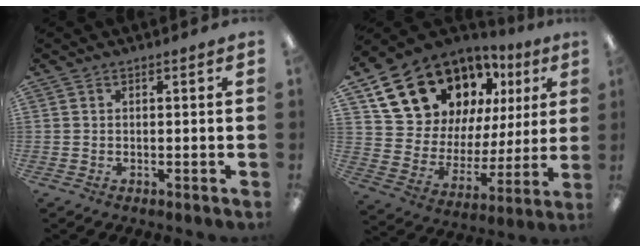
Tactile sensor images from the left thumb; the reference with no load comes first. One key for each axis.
{"total": 18.9, "fx": 13.0, "fy": 11.3, "fz": 7.8, "tx": -0.149, "ty": -0.074, "tz": 0.248}